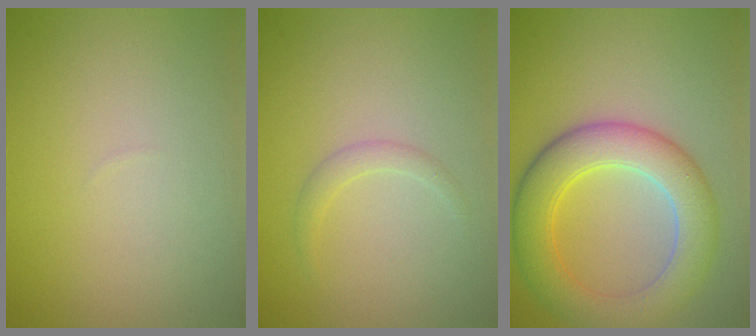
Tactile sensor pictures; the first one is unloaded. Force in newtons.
{"total": 1.2, "press": 1.2, "slide": 0.1}
{"total": 6.8, "press": 6.8, "slide": 0.1}